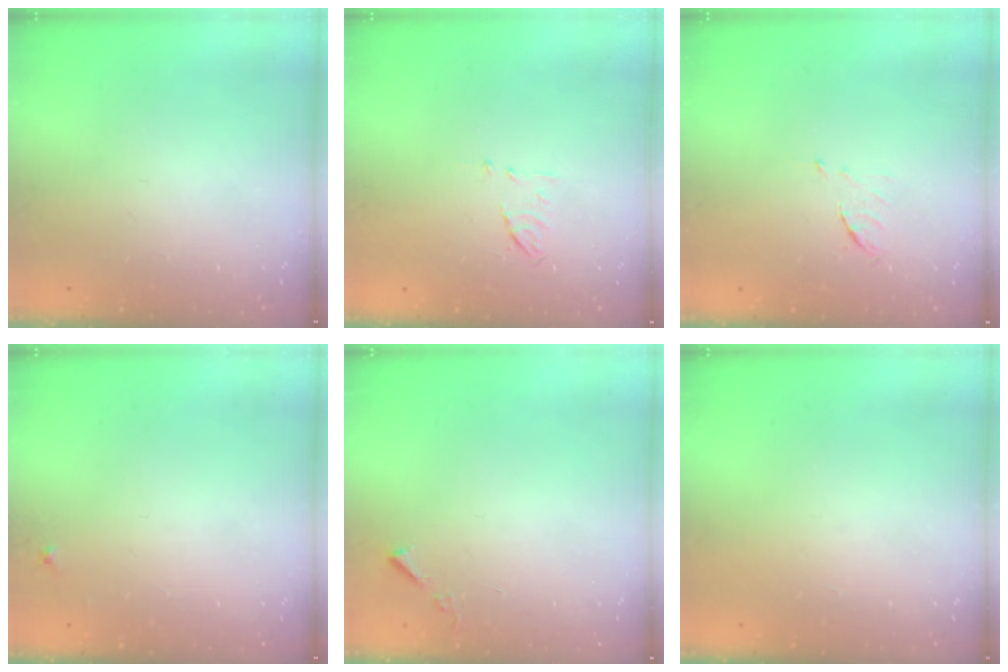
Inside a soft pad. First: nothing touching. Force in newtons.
{"total": 5.3, "press": 5.2, "slide": 0.8}
{"total": 5.2, "press": 5.1, "slide": 0.8}
{"total": 4.1, "press": 4.1, "slide": 0.6}
{"total": 3.2, "press": 3.2, "slide": 0.5}
{"total": 1.6, "press": 1.6, "slide": 0.1}